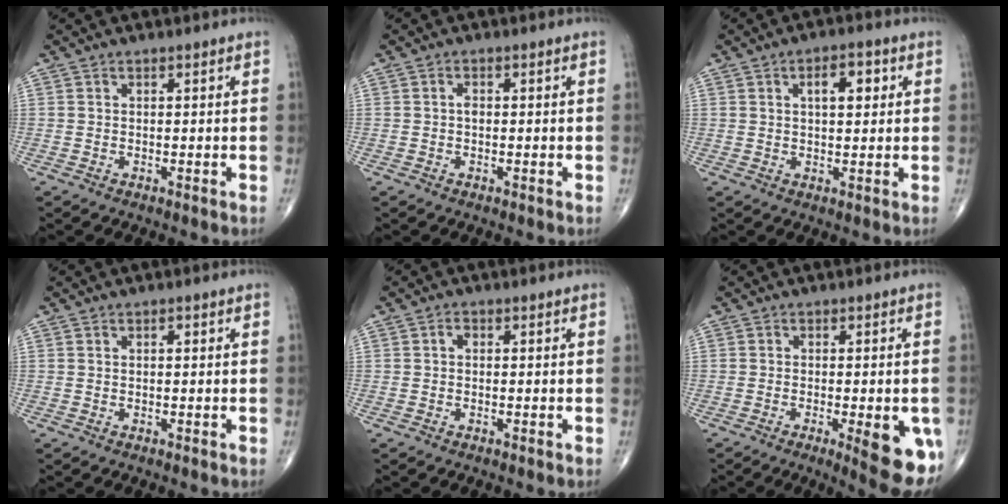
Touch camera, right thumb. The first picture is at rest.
{"total": 1.0, "force": [-0.1, 0.7, 0.8], "torque": [-0.007, 0.003, -0.005]}
{"total": 5.5, "force": [1.7, 2.6, 4.5], "torque": [-0.052, 0.001, 0.023]}
{"total": 0.6, "force": [0.2, 0.3, 0.5], "torque": [-0.005, 0.001, 0.003]}
{"total": 1.1, "force": [0.1, 0.9, 0.7], "torque": [-0.007, 0.003, -0.003]}
{"total": 10.7, "force": [-3.7, 2.9, 9.6], "torque": [-0.109, -0.012, -0.042]}